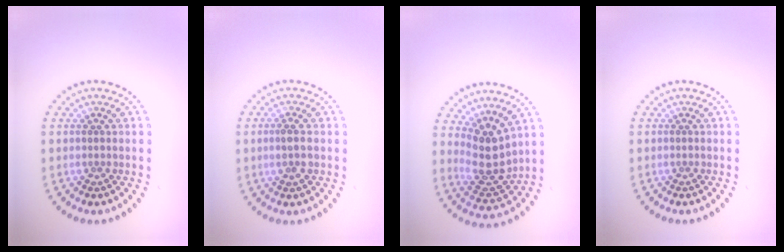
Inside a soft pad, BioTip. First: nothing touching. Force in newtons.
{"total": 1.7, "press": 1.6, "slide": 0.6}
{"total": 3.8, "press": 3.2, "slide": 2.1}
{"total": 0.0}